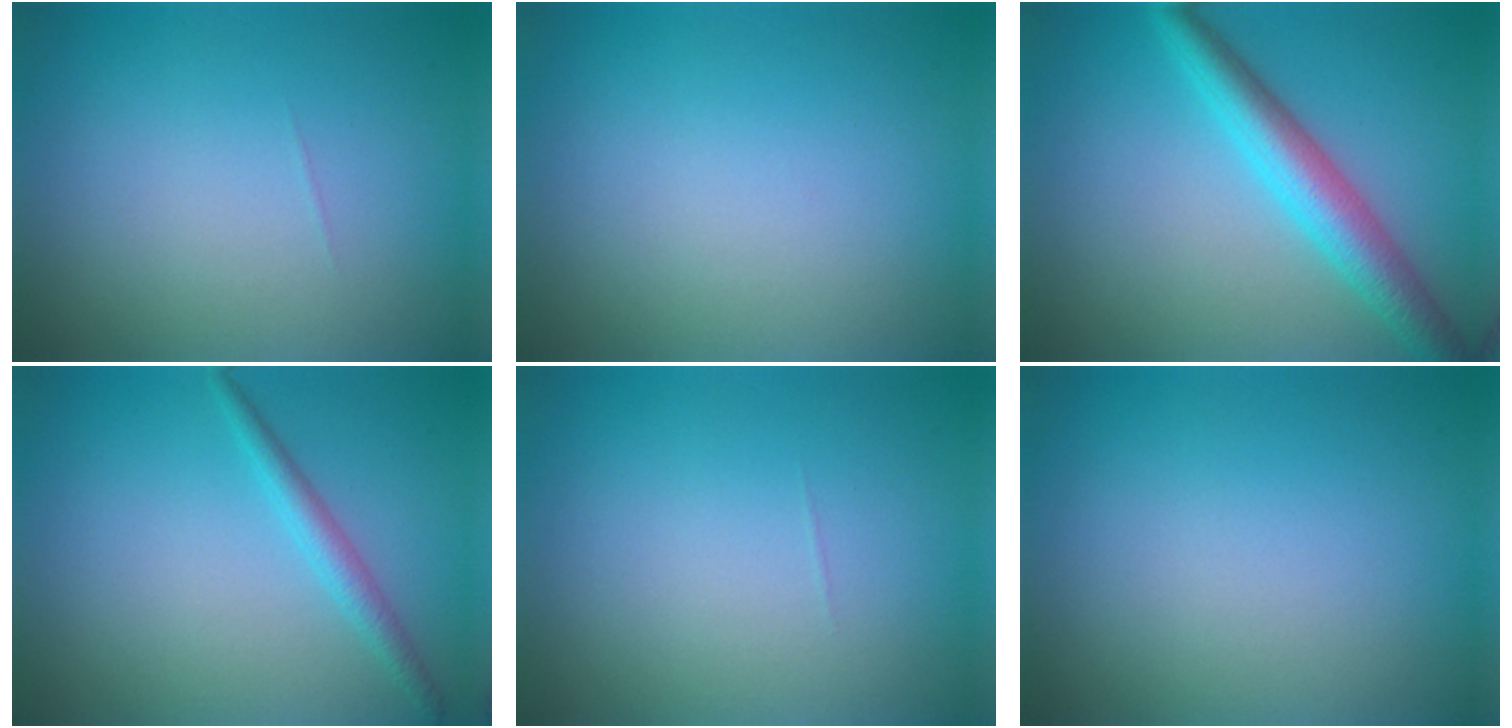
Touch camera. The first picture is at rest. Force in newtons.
{"total": 0.0}
{"total": 5.1, "press": 5.1, "slide": 0.2}
{"total": 1.9, "press": 1.9, "slide": 0.1}
{"total": 0.0}
{"total": 0.0}